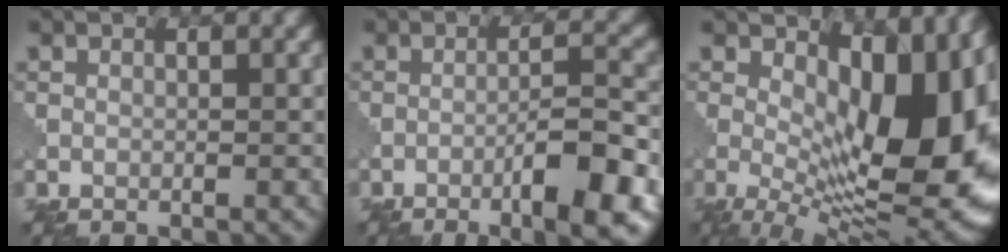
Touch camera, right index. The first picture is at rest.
{"total": 7.6, "force": [-3.7, 1.5, 6.5], "torque": [-0.093, 0.011, -0.056]}
{"total": 14.9, "force": [1.3, 7.2, 13.0], "torque": [-0.160, -0.005, 0.021]}